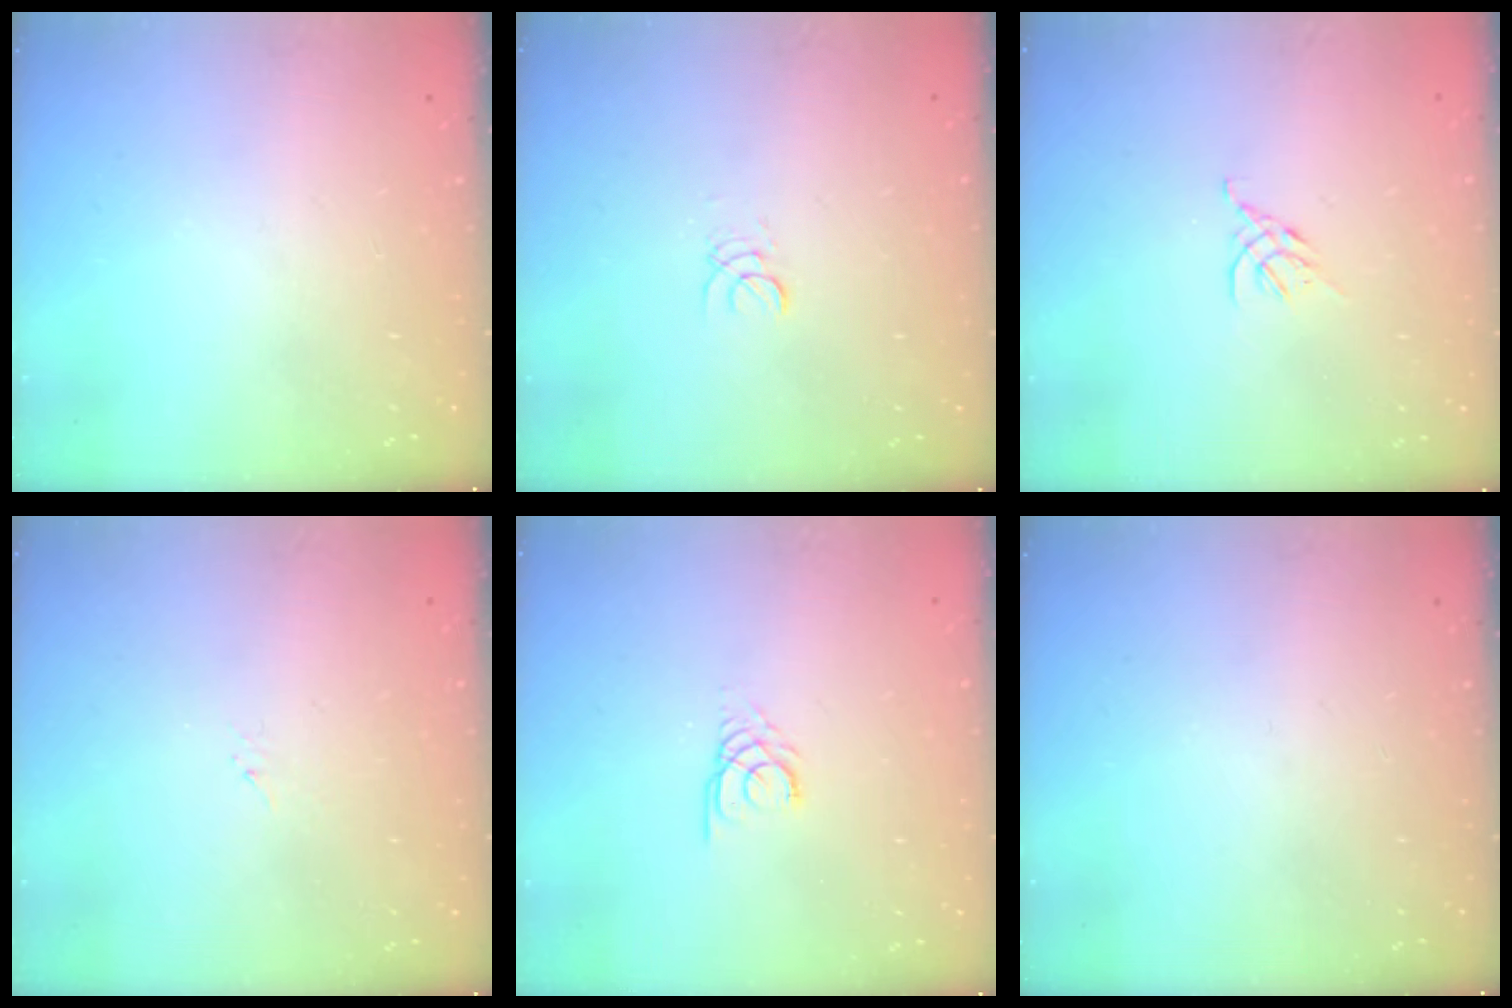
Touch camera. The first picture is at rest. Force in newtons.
{"total": 1.6, "press": 1.6, "slide": 0.3}
{"total": 2.3, "press": 2.2, "slide": 0.6}
{"total": 3.0, "press": 3.0, "slide": 0.4}
{"total": 2.2, "press": 2.2, "slide": 0.2}
{"total": 0.0}